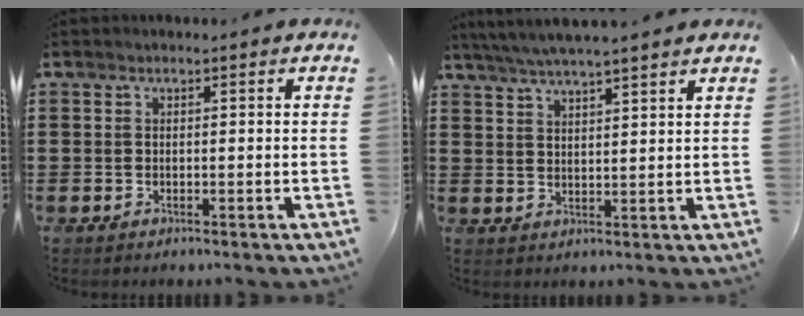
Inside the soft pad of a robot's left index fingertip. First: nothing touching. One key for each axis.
{"total": 4.4, "fx": 4.0, "fy": -0.3, "fz": 1.7, "tx": -0.044, "ty": -0.013, "tz": 0.071}